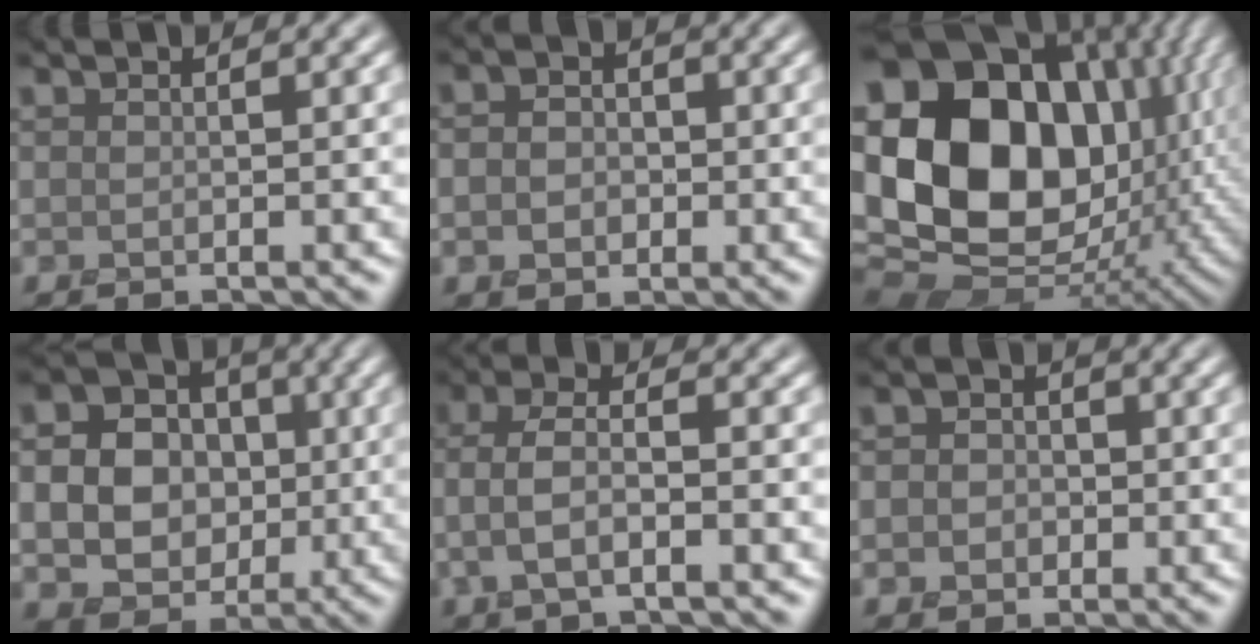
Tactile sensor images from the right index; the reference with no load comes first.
{"total": 3.2, "force": [-0.6, 2.5, 1.8], "torque": [-0.027, -0.006, -0.017]}
{"total": 20.3, "force": [3.5, 15.0, 13.3], "torque": [-0.286, -0.004, 0.084]}
{"total": 12.9, "force": [-0.2, 11.7, 5.4], "torque": [-0.127, 0.016, -0.019]}
{"total": 3.2, "force": [-0.9, 0.9, 2.9], "torque": [-0.064, -0.002, -0.023]}
{"total": 2.5, "force": [-0.6, 2.2, 1.0], "torque": [-0.006, -0.006, -0.017]}